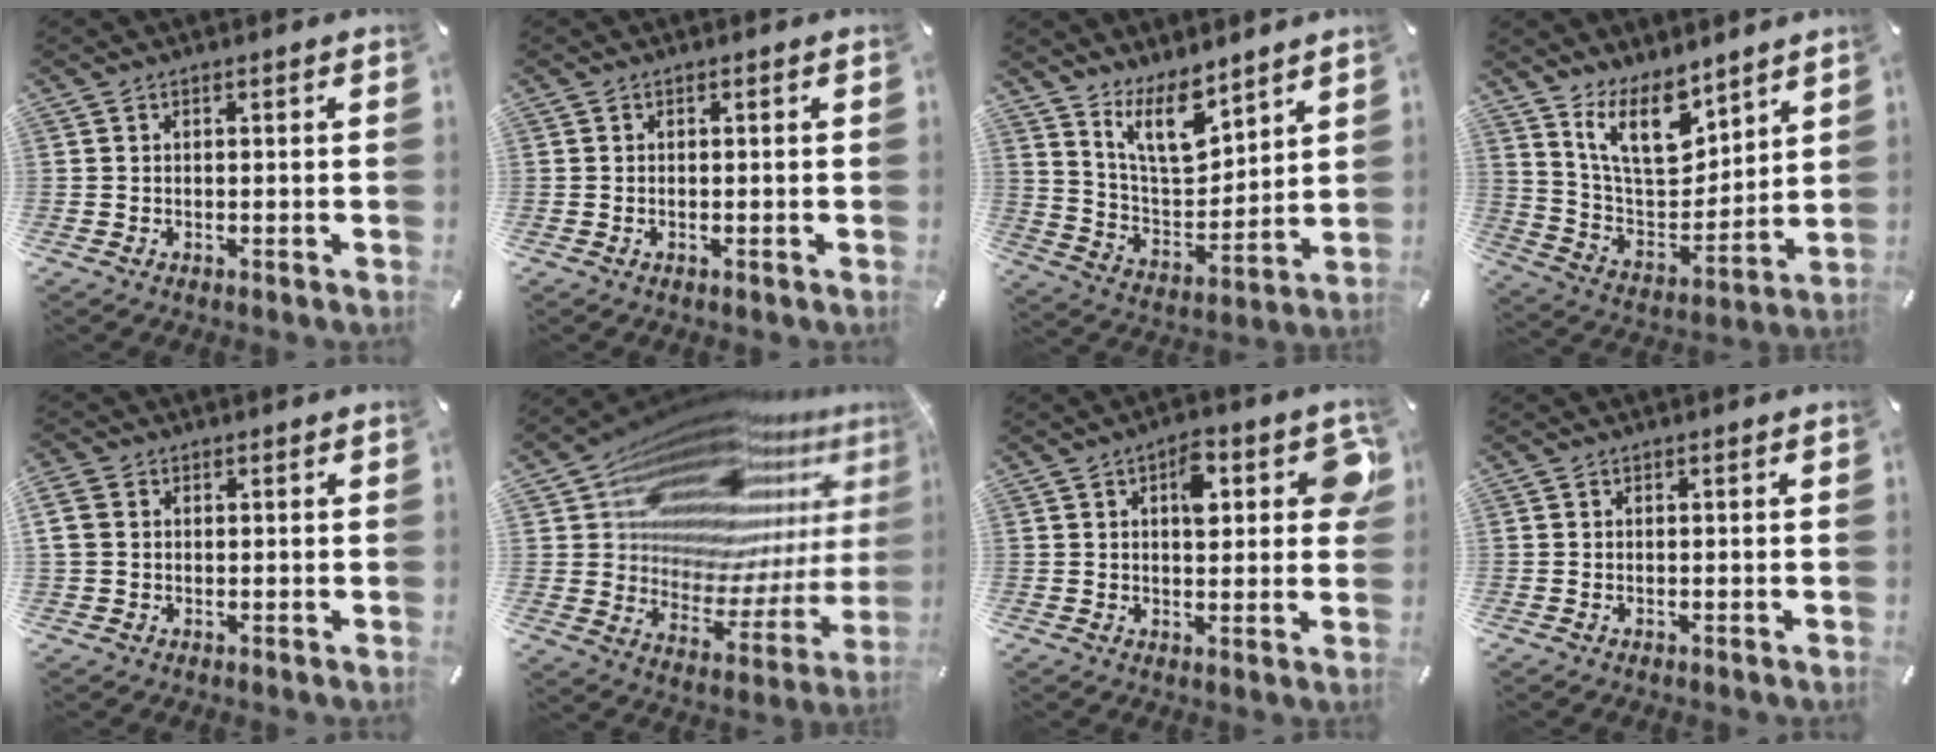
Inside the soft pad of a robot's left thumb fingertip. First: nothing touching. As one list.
[{"total": 0.0}, {"total": 13.4, "force": [9.8, 5.9, 7.0], "torque": [-0.125, -0.060, 0.180]}, {"total": 15.2, "force": [10.7, 7.3, 8.1], "torque": [-0.158, -0.068, 0.196]}, {"total": 3.4, "force": [1.0, 2.9, 1.5], "torque": [-0.038, 0.004, 0.017]}, {"total": 18.5, "force": [14.7, 8.5, 7.2], "torque": [-0.117, -0.138, 0.252]}, {"total": 9.7, "force": [3.2, 4.7, 7.9], "torque": [-0.091, -0.012, 0.046]}, {"total": 0.0}]